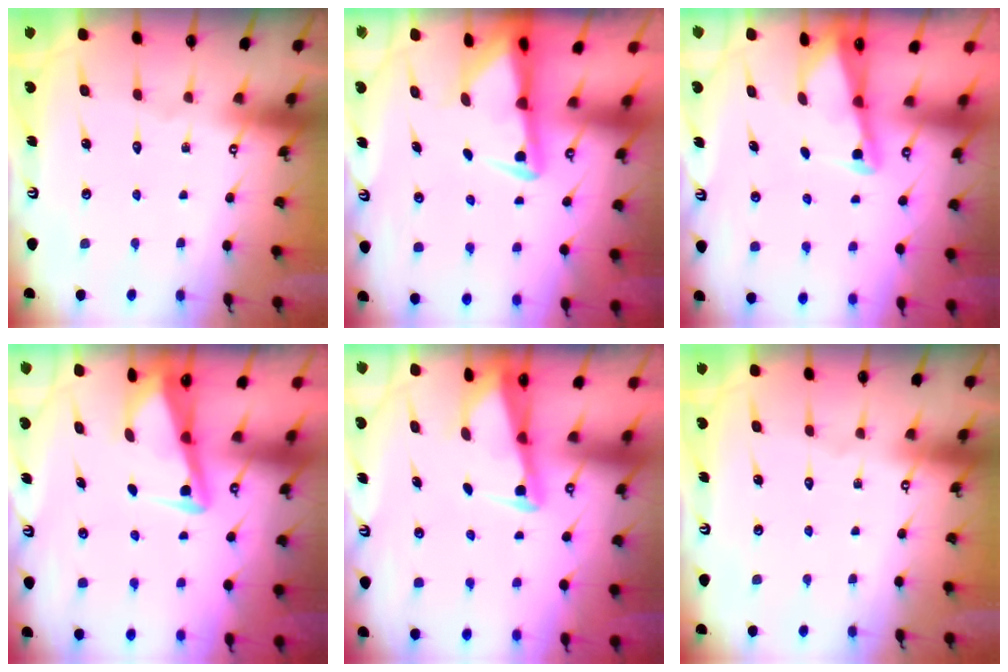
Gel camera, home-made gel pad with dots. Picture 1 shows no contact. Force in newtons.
{"total": 3.2, "press": 3.1, "slide": 0.6}
{"total": 2.1, "press": 2.1, "slide": 0.3}
{"total": 3.5, "press": 3.4, "slide": 0.8}
{"total": 2.3, "press": 2.3, "slide": 0.2}
{"total": 0.0}